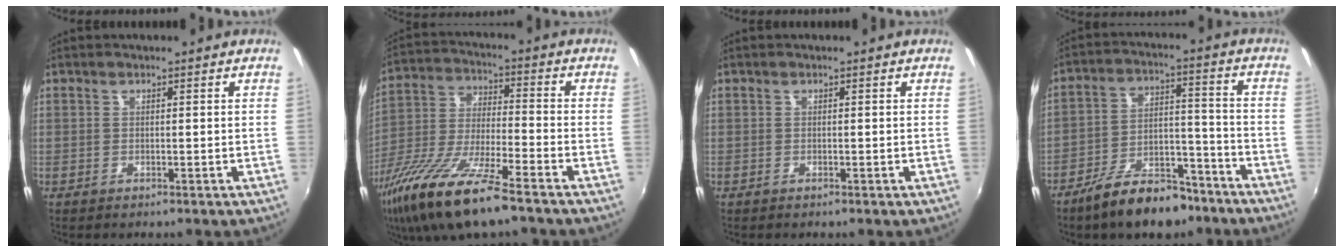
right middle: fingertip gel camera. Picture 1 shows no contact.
{"total": 17.5, "force": [-11.6, 3.2, 12.7], "torque": [-0.267, -0.040, -0.220]}
{"total": 0.0}
{"total": 13.2, "force": [-9.8, 5.6, 6.9], "torque": [-0.128, 0.019, -0.150]}